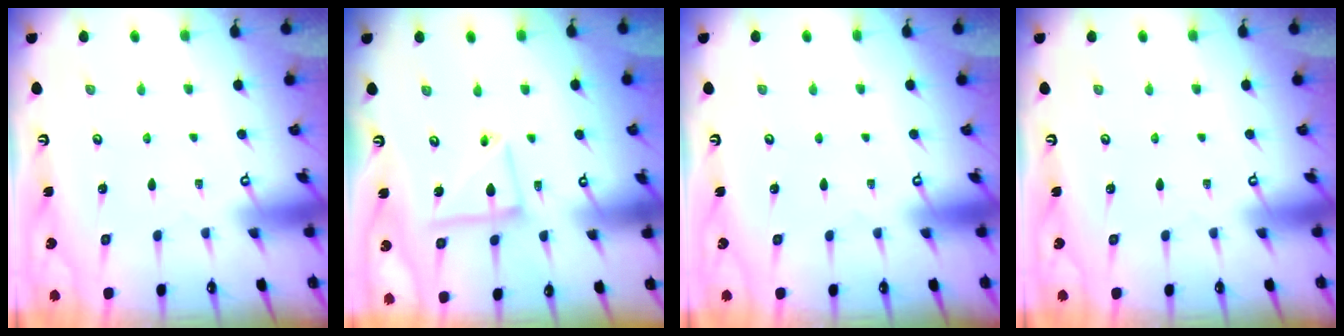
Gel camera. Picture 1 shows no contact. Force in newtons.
{"total": 10.3, "press": 10.3, "slide": 1.0}
{"total": 0.0}
{"total": 0.0}